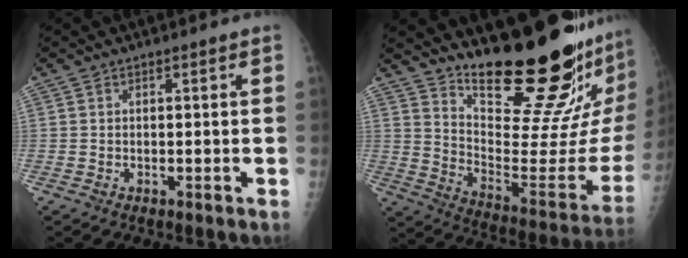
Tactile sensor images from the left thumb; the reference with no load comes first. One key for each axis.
{"total": 25.9, "fx": 20.0, "fy": 4.7, "fz": 15.8, "tx": -0.208, "ty": -0.167, "tz": 0.301}